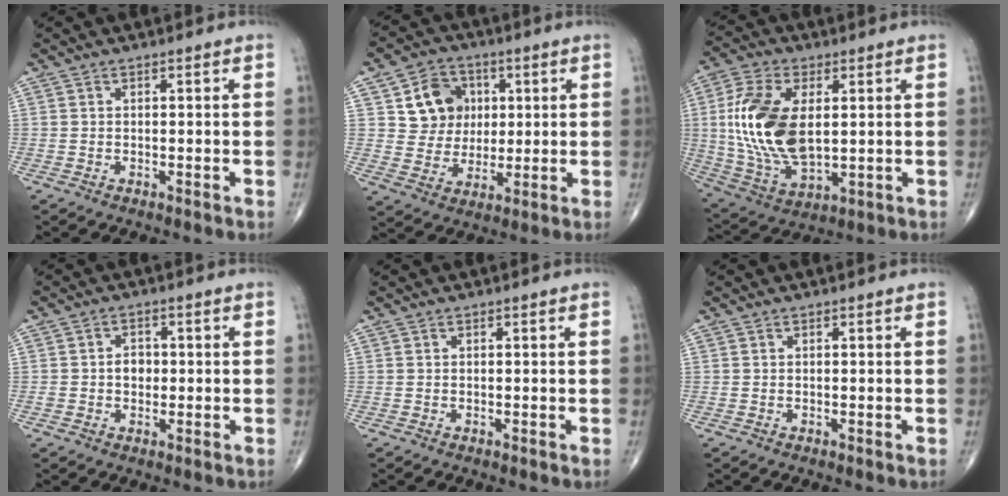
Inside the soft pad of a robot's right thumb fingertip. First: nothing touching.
{"total": 10.4, "force": [3.0, 9.1, 4.2], "torque": [-0.021, -0.007, 0.053]}
{"total": 18.0, "force": [2.2, 9.7, 14.9], "torque": [-0.304, -0.015, 0.047]}
{"total": 3.2, "force": [-0.1, 2.5, 2.0], "torque": [-0.018, 0.006, -0.003]}
{"total": 0.0}
{"total": 0.0}